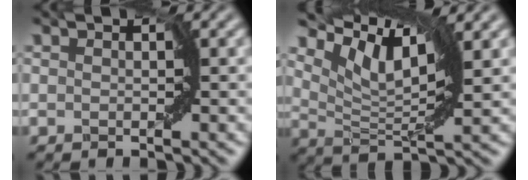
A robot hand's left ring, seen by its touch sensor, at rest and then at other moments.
{"total": 6.4, "force": [4.4, 1.6, 4.4], "torque": [-0.084, 0.001, 0.081]}